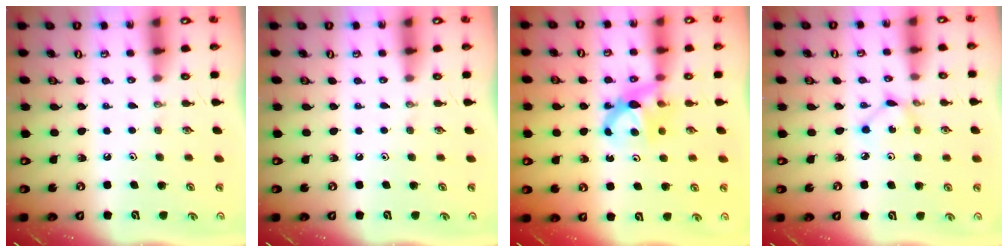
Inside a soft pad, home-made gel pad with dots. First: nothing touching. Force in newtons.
{"total": 0.0}
{"total": 6.9, "press": 6.9, "slide": 0.4}
{"total": 2.1, "press": 2.1, "slide": 0.1}